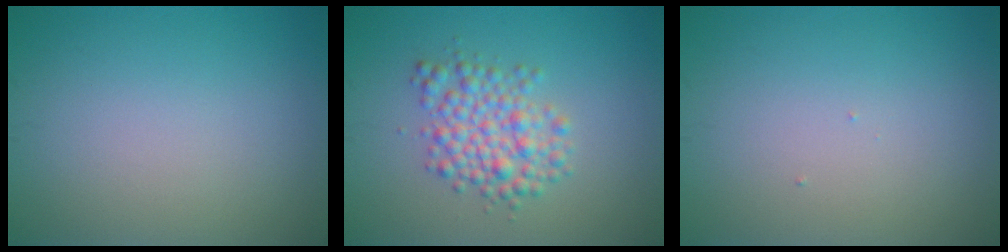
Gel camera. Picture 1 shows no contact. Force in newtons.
{"total": 4.0, "press": 4.0, "slide": 0.1}
{"total": 0.0}